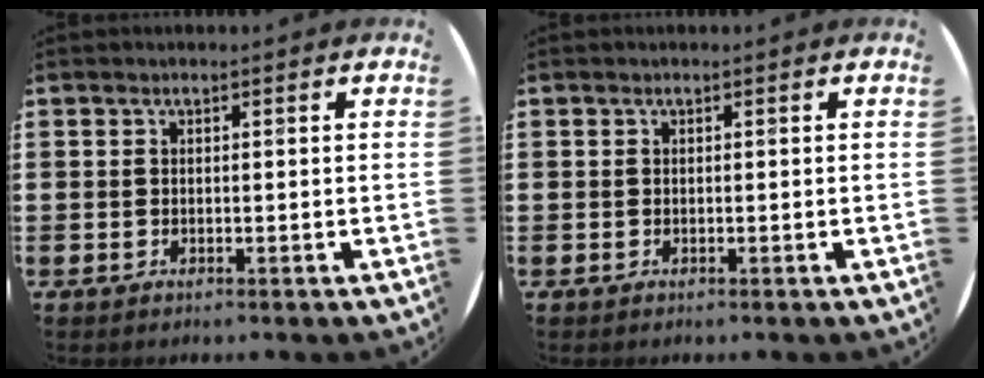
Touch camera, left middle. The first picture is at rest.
{"total": 0.0}